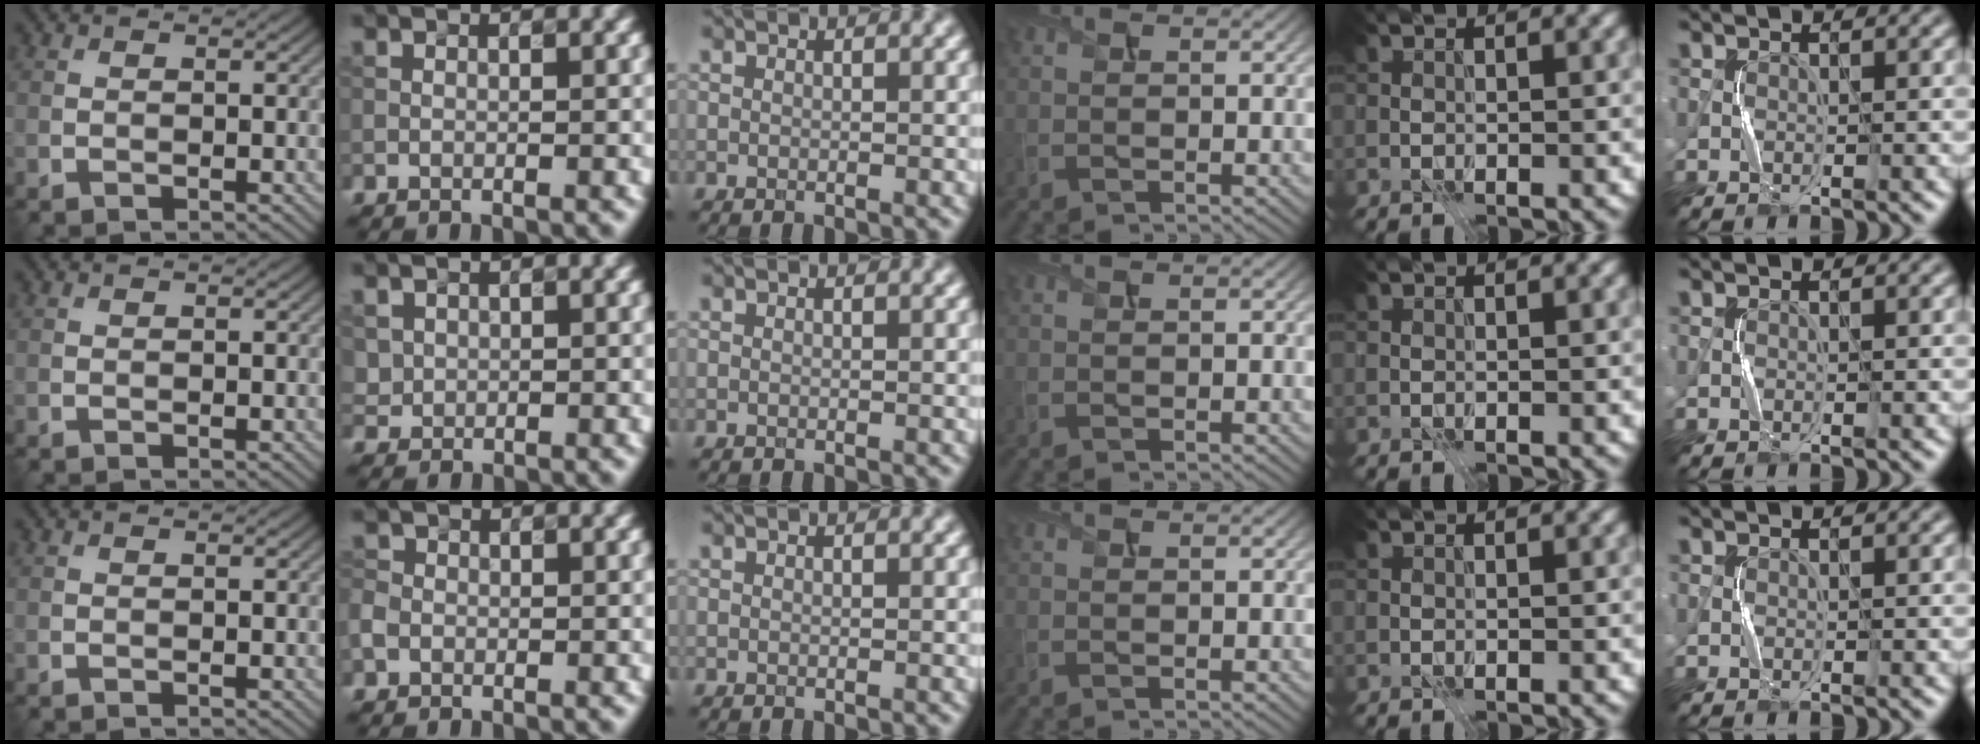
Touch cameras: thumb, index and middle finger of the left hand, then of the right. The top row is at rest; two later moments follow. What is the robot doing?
{"motion": "press", "object": "toy piano key"}